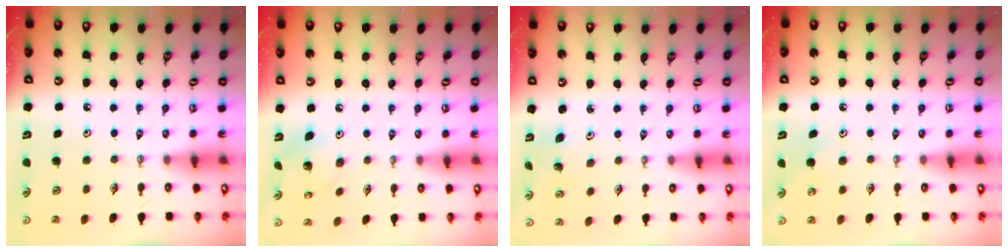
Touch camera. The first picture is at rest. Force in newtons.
{"total": 6.8, "press": 6.8, "slide": 0.1}
{"total": 1.9, "press": 1.9, "slide": 0.2}
{"total": 5.3, "press": 5.3, "slide": 0.4}